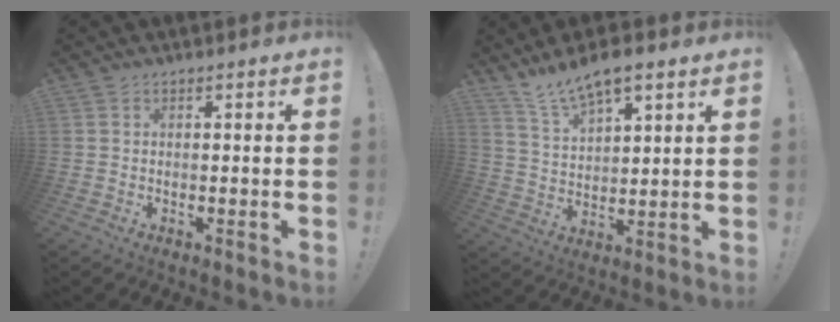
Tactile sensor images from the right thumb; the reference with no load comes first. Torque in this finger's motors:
{"motor_torque": [0.00, 0.02, 0.18, 0.18, 0.00]}